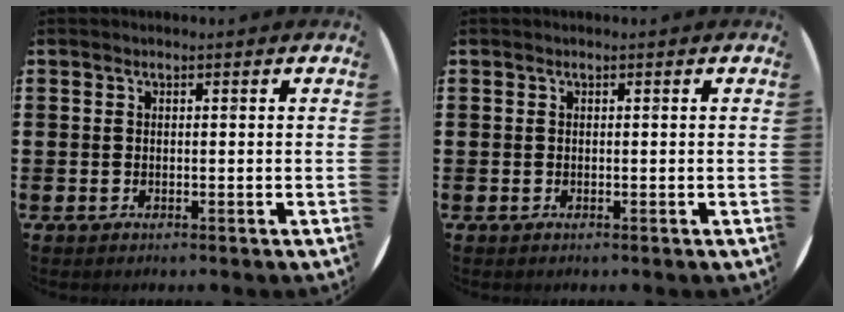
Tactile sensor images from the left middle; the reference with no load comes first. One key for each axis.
{"total": 0.0}